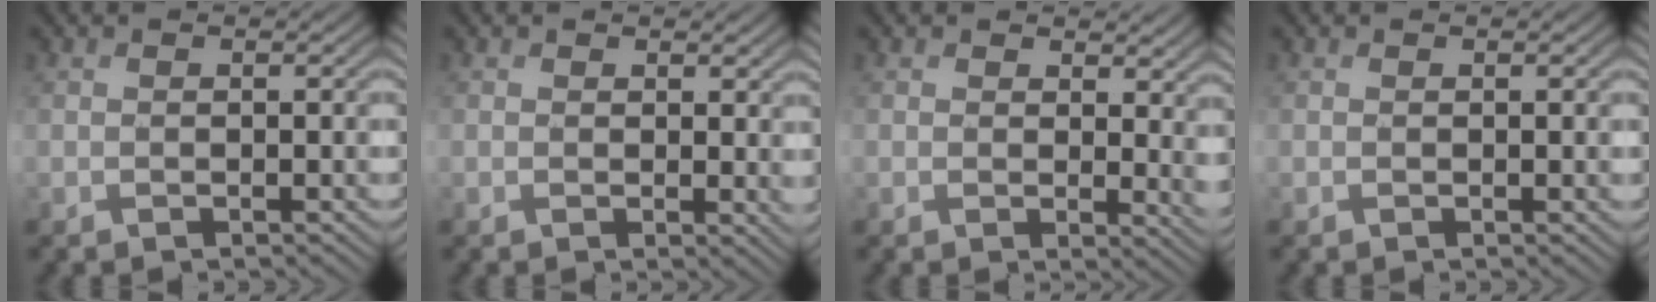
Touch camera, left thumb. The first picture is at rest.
{"total": 1.9, "force": [1.0, 0.9, 1.3], "torque": [-0.018, -0.006, 0.018]}
{"total": 4.5, "force": [2.2, 2.2, 3.2], "torque": [-0.044, -0.009, 0.038]}
{"total": 0.0}